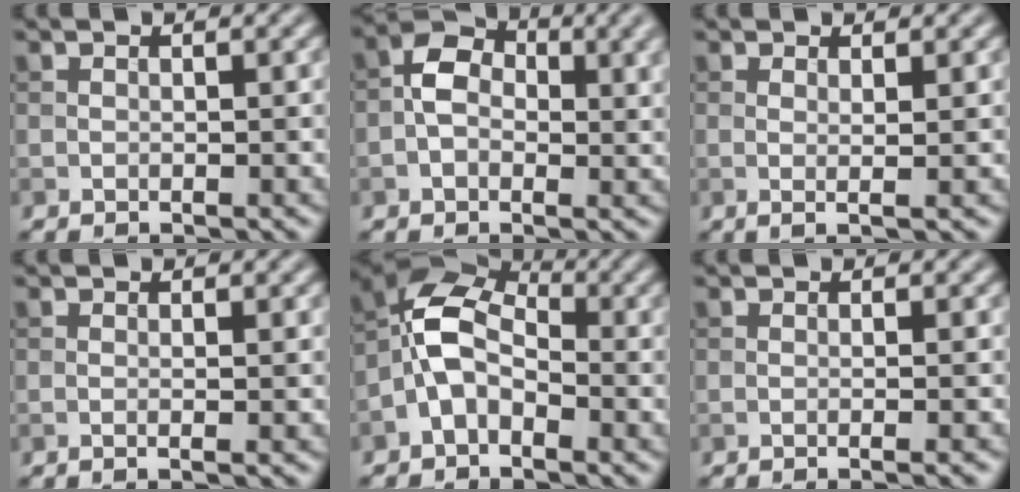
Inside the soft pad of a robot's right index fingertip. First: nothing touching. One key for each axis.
{"total": 5.5, "fx": 0.0, "fy": 3.6, "fz": 4.2, "tx": -0.064, "ty": 0.005, "tz": -0.011}
{"total": 1.5, "fx": 0.3, "fy": 0.3, "fz": 1.5, "tx": -0.025, "ty": -0.002, "tz": 0.001}
{"total": 1.2, "fx": -0.1, "fy": 0.3, "fz": 1.1, "tx": -0.015, "ty": -0.003, "tz": -0.006}
{"total": 5.5, "fx": -1.9, "fy": 3.4, "fz": 3.9, "tx": -0.079, "ty": 0.016, "tz": -0.048}
{"total": 1.9, "fx": -0.2, "fy": 0.7, "fz": 1.7, "tx": -0.016, "ty": -0.004, "tz": -0.013}